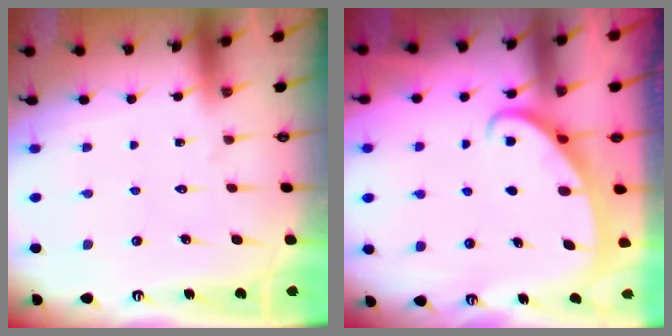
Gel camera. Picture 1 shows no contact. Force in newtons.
{"total": 2.5, "press": 2.5, "slide": 0.4}